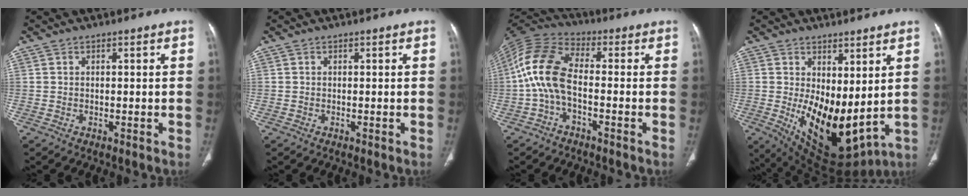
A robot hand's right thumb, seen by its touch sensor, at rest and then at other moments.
{"total": 0.0}
{"total": 11.4, "force": [-1.7, 5.7, 9.7], "torque": [-0.206, 0.031, -0.045]}
{"total": 15.6, "force": [0.9, 8.1, 13.3], "torque": [-0.190, -0.040, 0.044]}